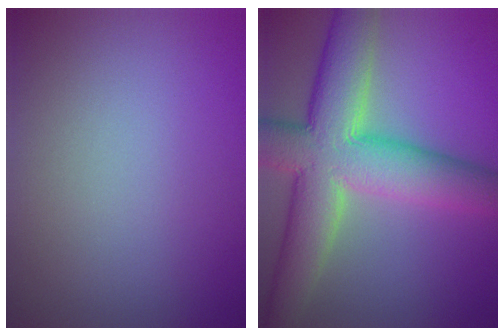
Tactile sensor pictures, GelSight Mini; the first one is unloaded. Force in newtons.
{"total": 10.9, "press": 10.9, "slide": 0.9}